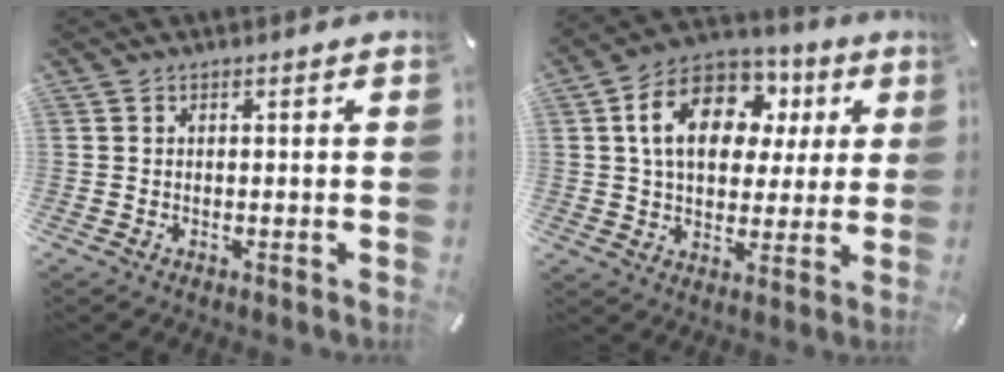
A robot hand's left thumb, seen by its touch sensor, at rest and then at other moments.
{"total": 15.9, "force": [4.8, 11.8, 9.5], "torque": [-0.164, 0.000, 0.090]}